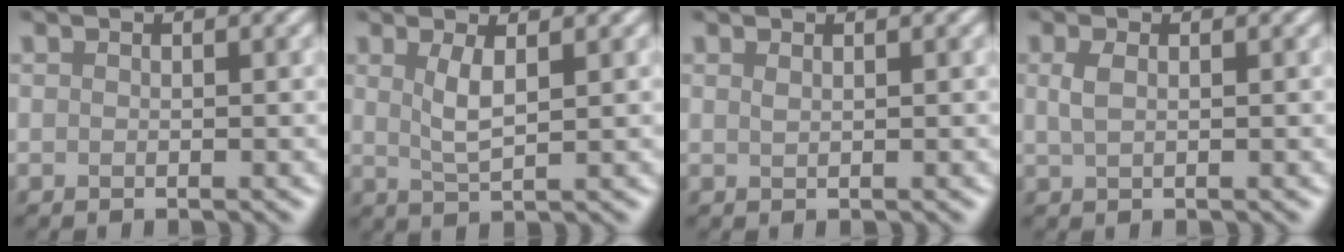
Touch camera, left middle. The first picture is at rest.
{"total": 2.5, "force": [1.0, 0.7, 2.2], "torque": [-0.046, -0.004, 0.021]}
{"total": 0.6, "force": [0.4, 0.2, 0.3], "torque": [-0.005, 0.000, 0.009]}
{"total": 1.4, "force": [0.5, 0.7, 1.2], "torque": [-0.029, 0.000, 0.011]}